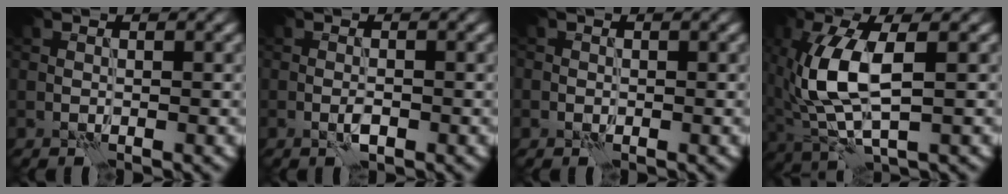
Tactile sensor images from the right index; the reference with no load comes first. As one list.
[{"total": 0.9, "force": [-0.4, 0.3, 0.8], "torque": [-0.017, 0.000, -0.009]}, {"total": 0.7, "force": [0.1, 0.6, -0.3], "torque": [0.010, -0.003, 0.000]}, {"total": 7.0, "force": [0.7, 3.0, 6.2], "torque": [-0.153, 0.002, 0.014]}]